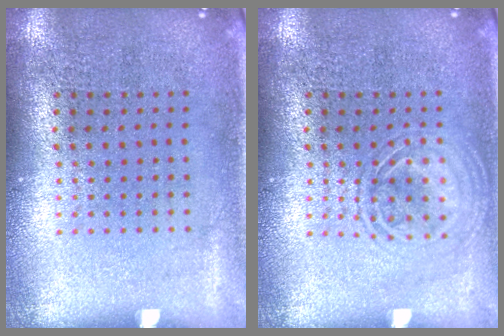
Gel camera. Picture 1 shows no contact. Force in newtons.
{"total": 2.1, "press": 2.1, "slide": 0.3}